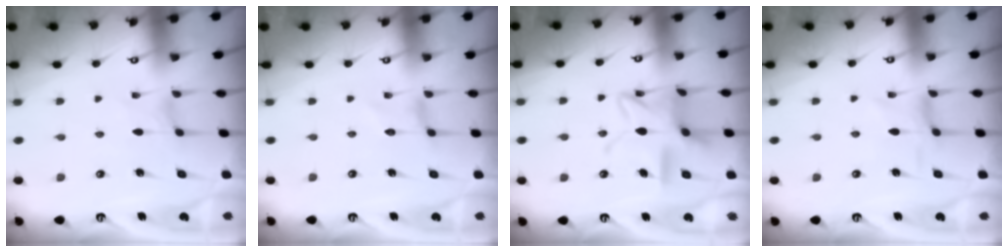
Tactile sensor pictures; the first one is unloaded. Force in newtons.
{"total": 0.0}
{"total": 12.9, "press": 12.8, "slide": 0.9}
{"total": 0.0}